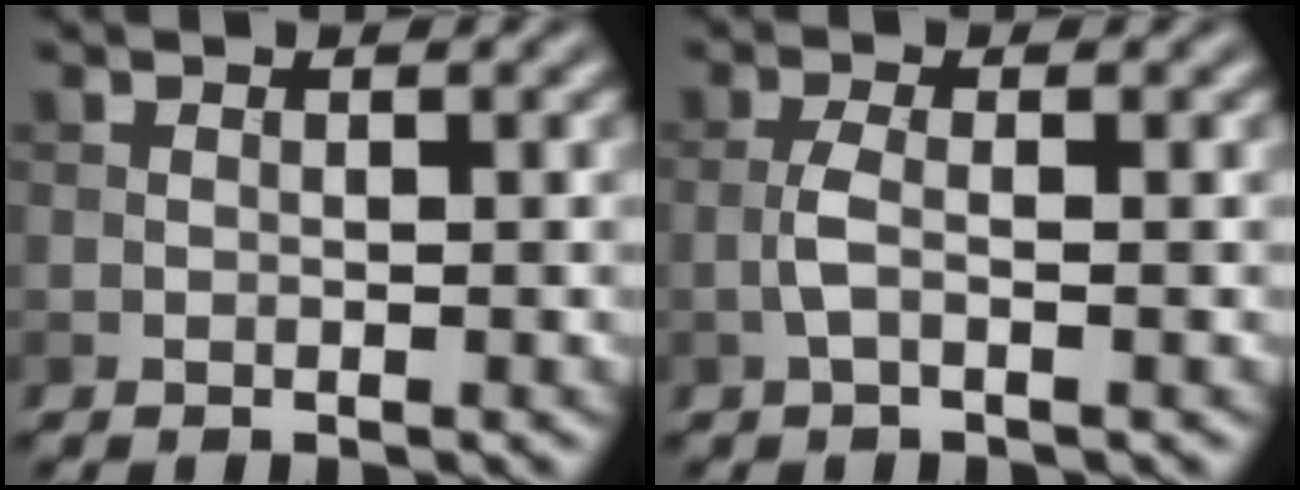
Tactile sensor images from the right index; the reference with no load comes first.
{"total": 1.8, "force": [-0.6, 0.5, 1.6], "torque": [-0.037, 0.003, -0.017]}